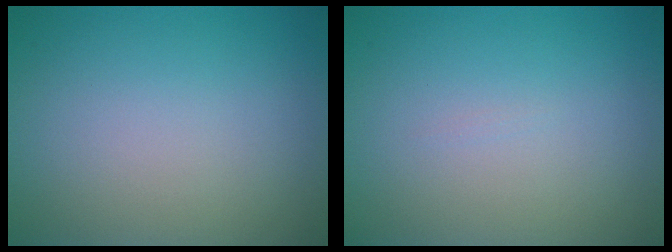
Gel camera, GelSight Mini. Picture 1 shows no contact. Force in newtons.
{"total": 0.0}